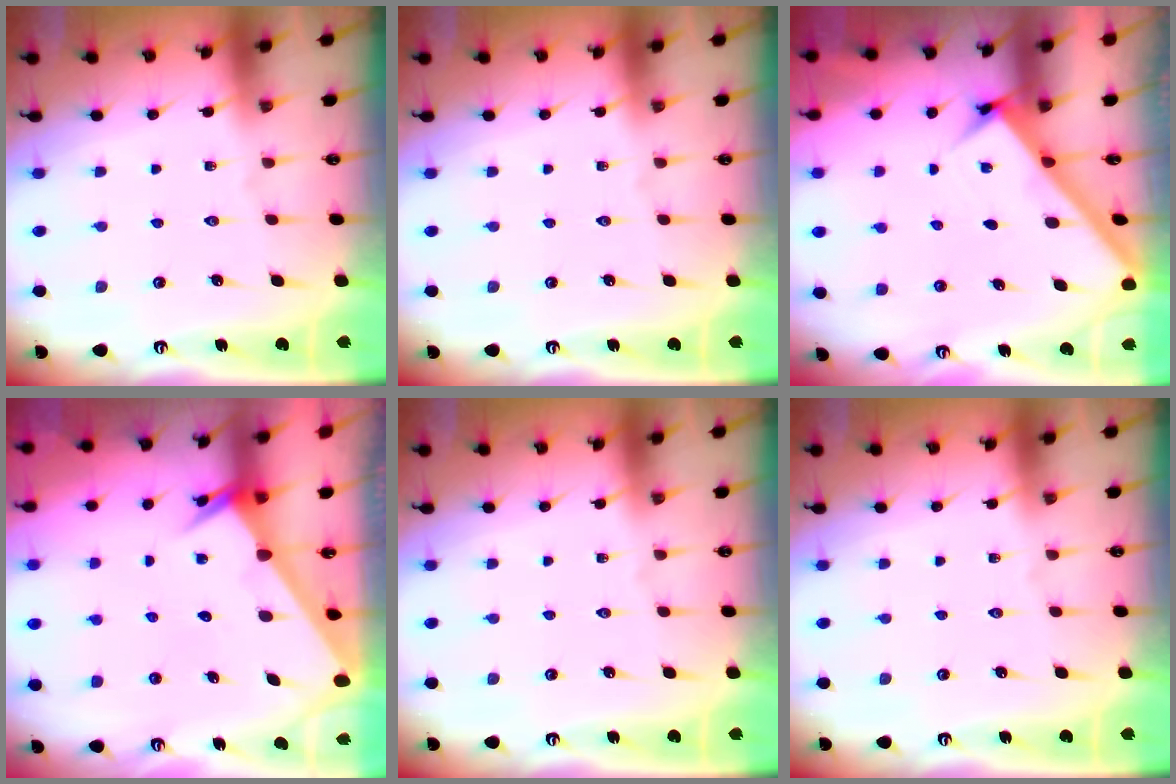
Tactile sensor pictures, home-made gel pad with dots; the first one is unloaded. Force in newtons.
{"total": 0.0}
{"total": 2.9, "press": 2.9, "slide": 0.0}
{"total": 2.5, "press": 2.5, "slide": 0.1}
{"total": 0.0}
{"total": 0.0}